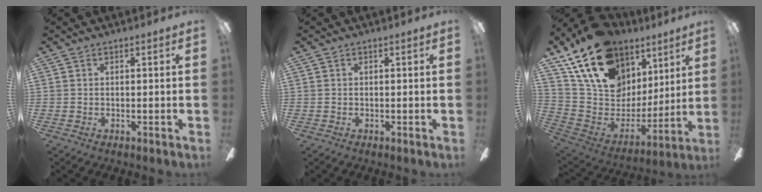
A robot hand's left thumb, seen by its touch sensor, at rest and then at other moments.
{"total": 0.0}
{"total": 21.1, "force": [13.4, 13.1, 9.6], "torque": [-0.184, -0.073, 0.256]}